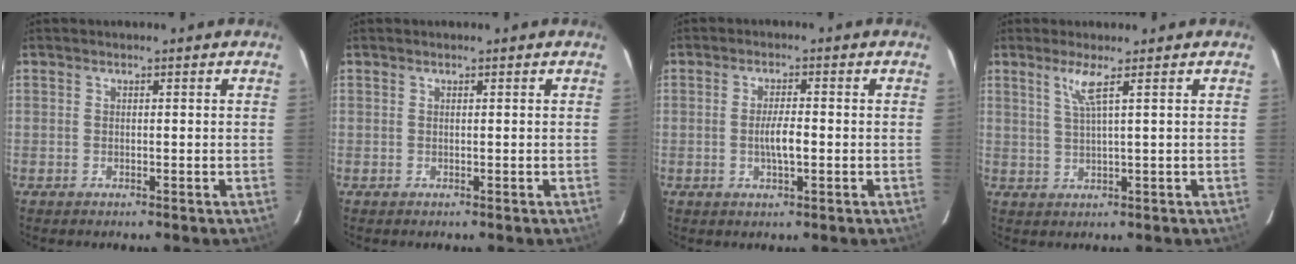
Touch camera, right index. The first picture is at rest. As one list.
[{"total": 0.0}, {"total": 3.9, "force": [-0.7, 0.8, 3.8], "torque": [-0.068, -0.003, -0.010]}, {"total": 3.3, "force": [1.8, -0.8, 2.7], "torque": [-0.049, -0.007, 0.037]}]